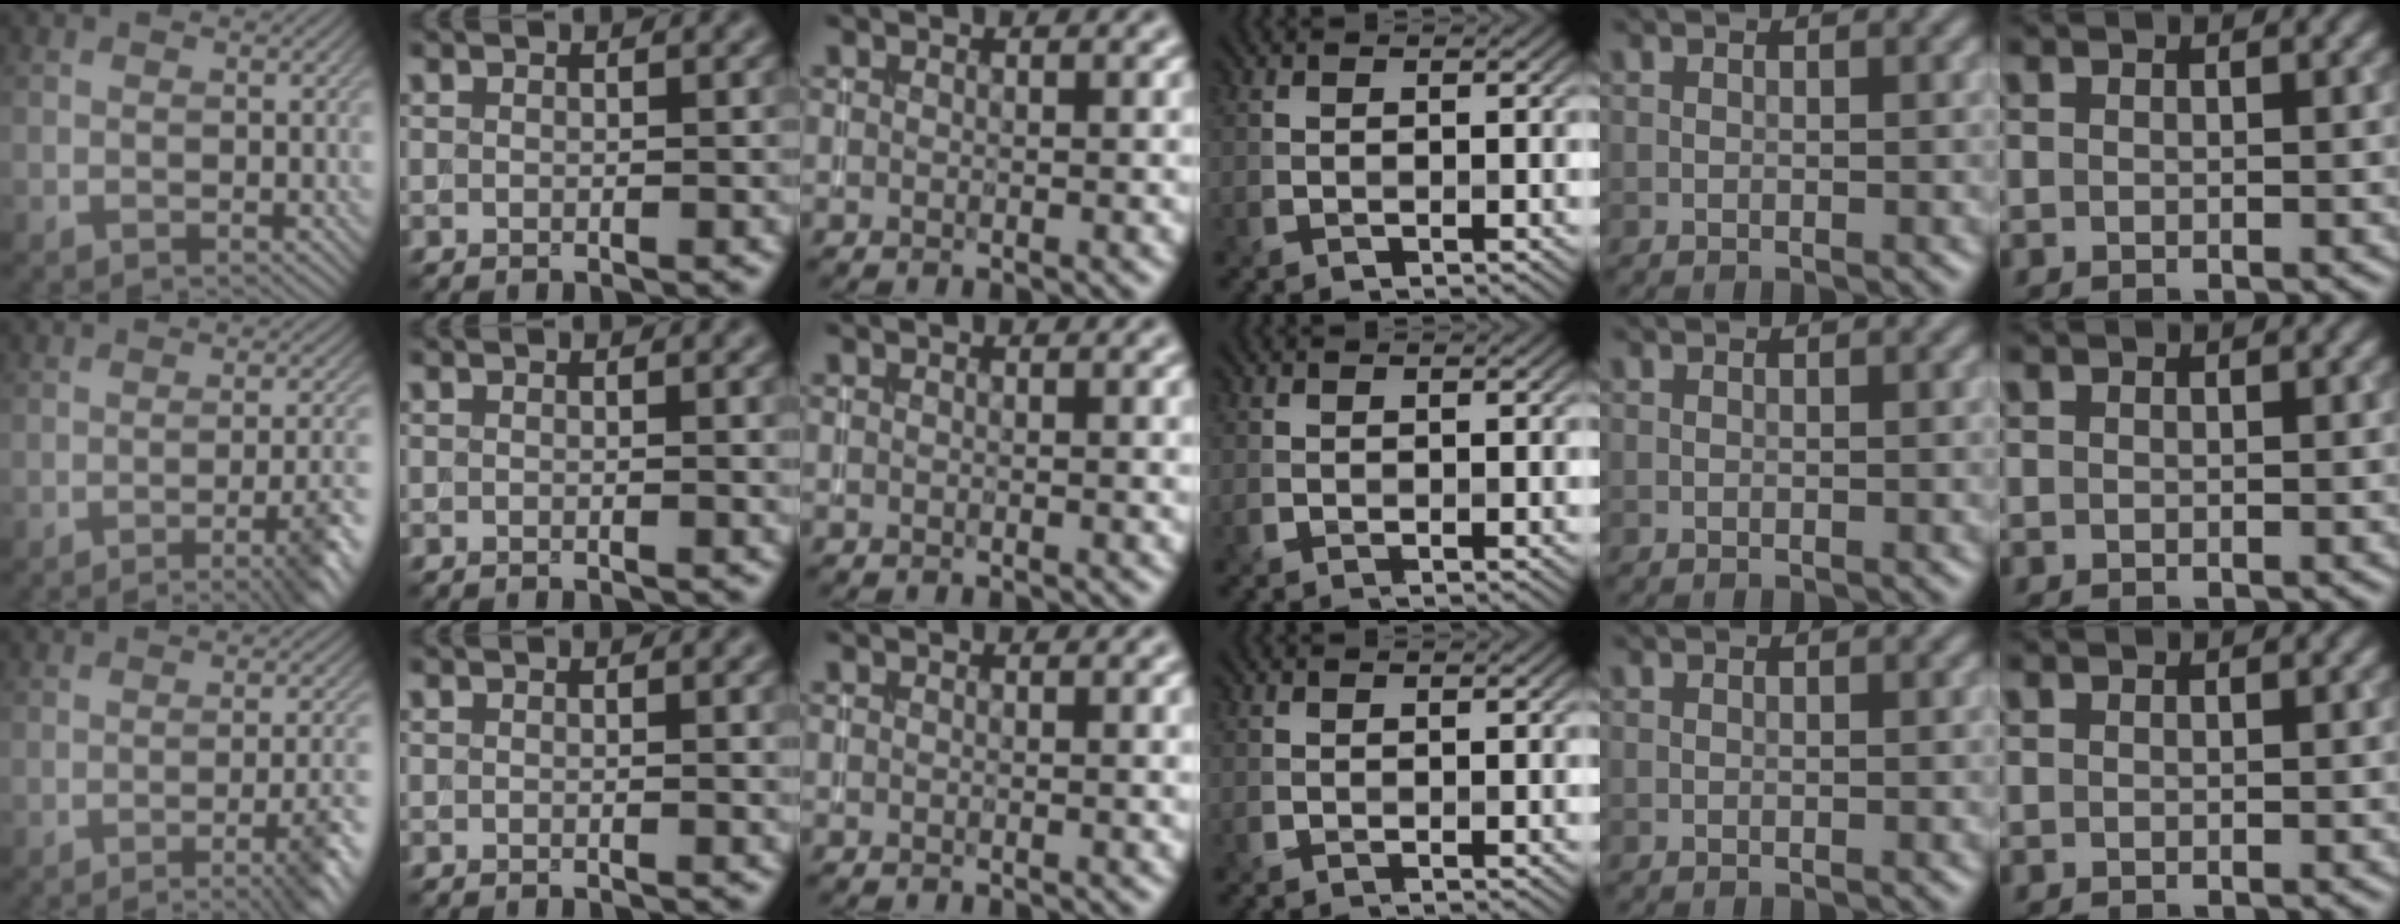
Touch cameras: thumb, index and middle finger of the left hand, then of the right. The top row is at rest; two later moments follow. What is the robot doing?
{"motion": "insert", "object": "backpack"}